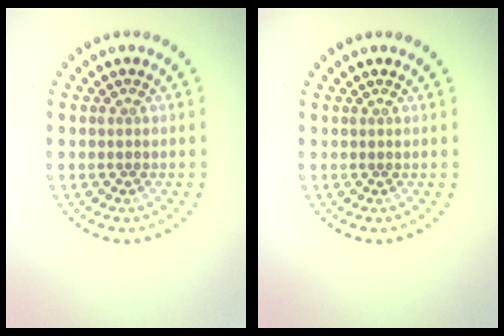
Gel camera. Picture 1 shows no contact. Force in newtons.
{"total": 0.0}